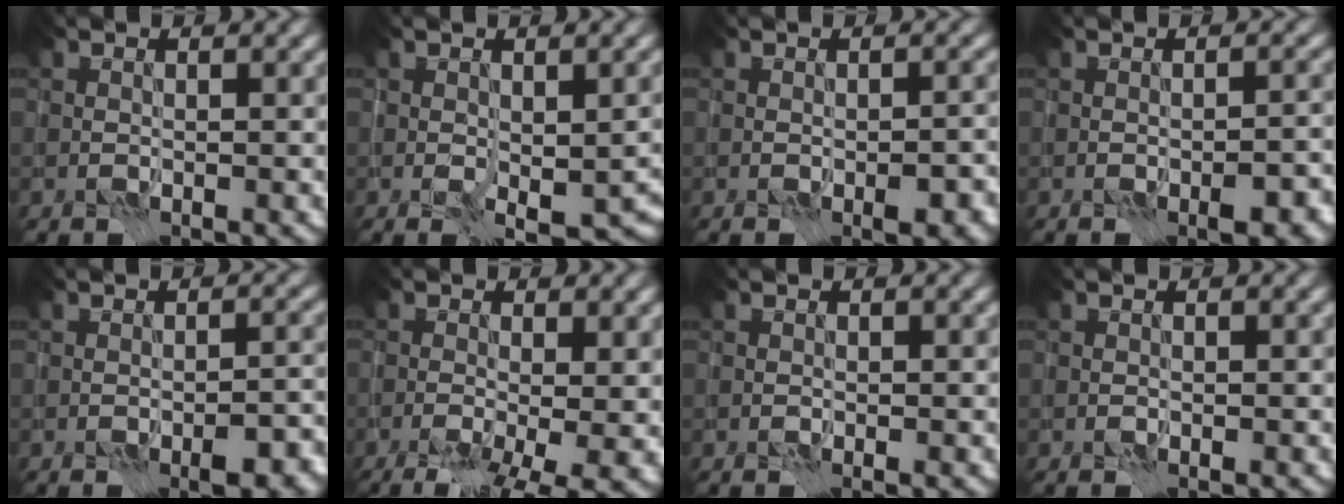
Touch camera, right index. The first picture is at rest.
{"total": 5.7, "force": [-1.3, 3.2, 4.5], "torque": [-0.069, -0.021, -0.009]}
{"total": 2.6, "force": [-1.0, 0.9, 2.2], "torque": [-0.035, -0.001, -0.013]}
{"total": 3.3, "force": [-1.5, 1.2, 2.7], "torque": [-0.042, -0.001, -0.020]}
{"total": 3.8, "force": [-1.8, 1.3, 3.0], "torque": [-0.044, 0.001, -0.023]}
{"total": 8.1, "force": [-3.4, 2.8, 6.8], "torque": [-0.092, -0.013, -0.045]}
{"total": 0.0}
{"total": 0.0}